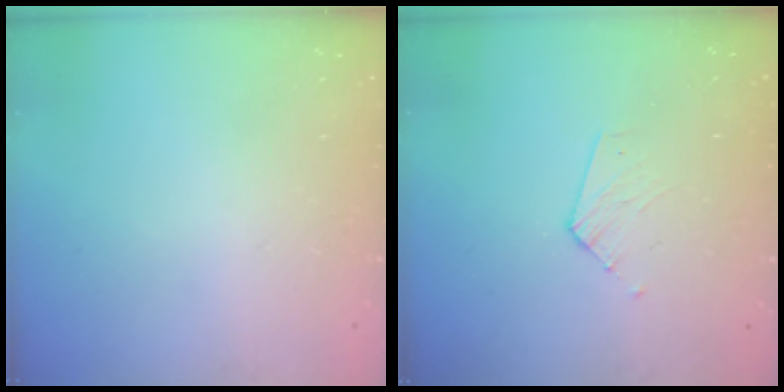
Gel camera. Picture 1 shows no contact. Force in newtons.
{"total": 3.2, "press": 3.1, "slide": 0.3}